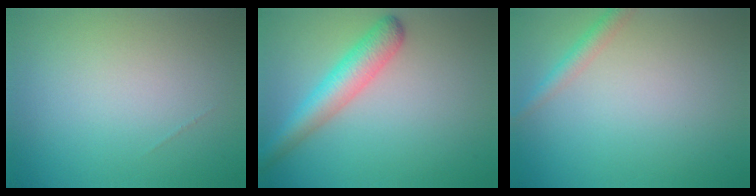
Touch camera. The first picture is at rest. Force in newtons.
{"total": 4.3, "press": 4.3, "slide": 0.3}
{"total": 1.7, "press": 1.7, "slide": 0.1}